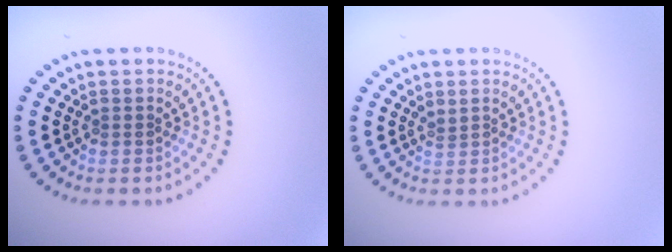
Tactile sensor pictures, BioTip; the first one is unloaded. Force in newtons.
{"total": 0.6, "press": 0.2, "slide": 0.6}